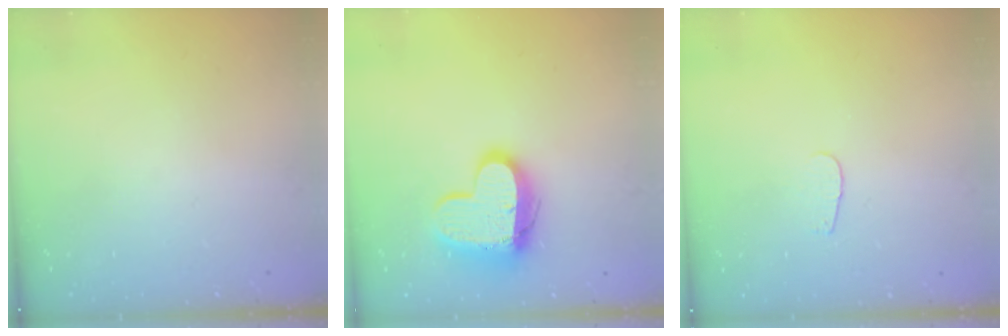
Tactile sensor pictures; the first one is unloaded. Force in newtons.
{"total": 13.5, "press": 13.5, "slide": 1.2}
{"total": 2.8, "press": 2.8, "slide": 0.2}